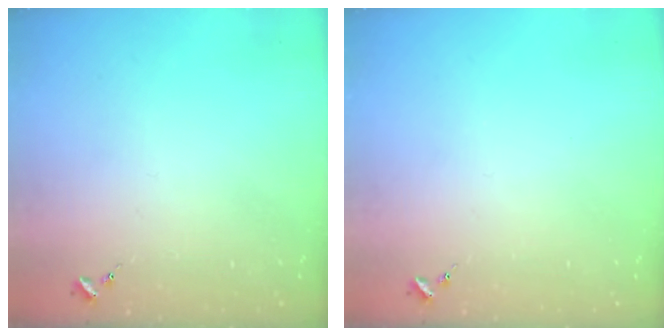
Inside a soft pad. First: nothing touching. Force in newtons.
{"total": 0.0}